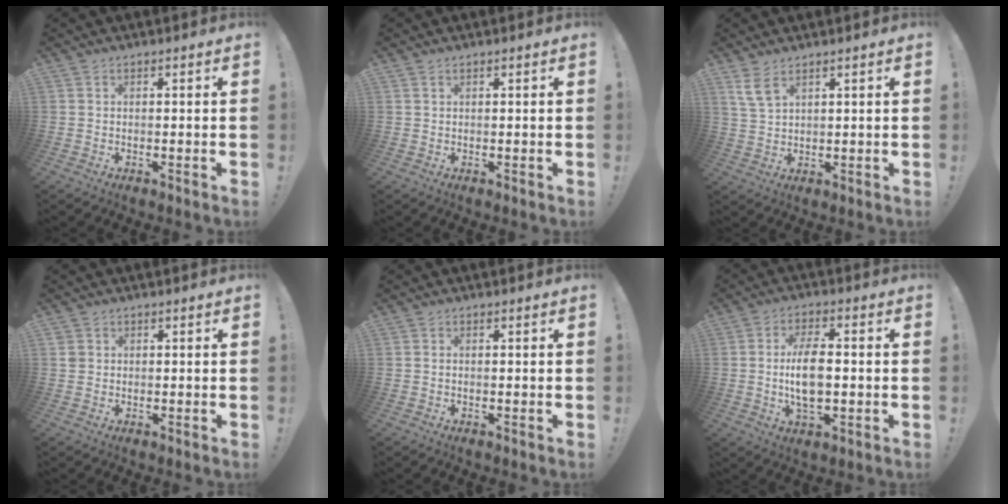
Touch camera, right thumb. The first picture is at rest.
{"total": 0.6, "force": [0.4, 0.2, 0.3], "torque": [-0.004, 0.000, 0.008]}
{"total": 5.8, "force": [3.8, 2.6, 3.4], "torque": [-0.058, -0.017, 0.074]}
{"total": 1.9, "force": [0.6, 1.7, 0.6], "torque": [-0.008, 0.002, 0.012]}
{"total": 0.0}
{"total": 10.4, "force": [-0.5, 5.0, 9.2], "torque": [-0.162, -0.003, -0.011]}